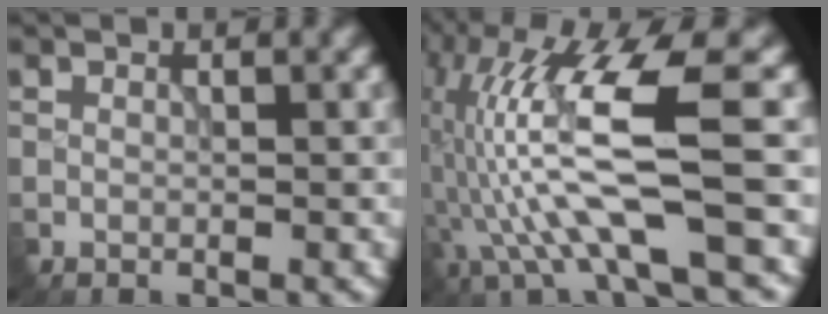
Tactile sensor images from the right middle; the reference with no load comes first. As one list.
[{"total": 9.6, "force": [-1.6, 1.5, 9.3], "torque": [-0.191, 0.013, -0.030]}]